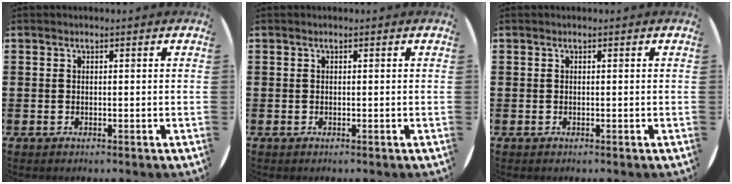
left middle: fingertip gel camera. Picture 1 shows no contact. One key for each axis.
{"total": 0.0}
{"total": 0.0}